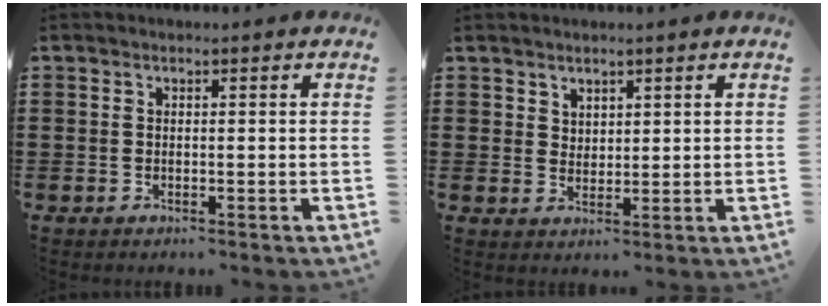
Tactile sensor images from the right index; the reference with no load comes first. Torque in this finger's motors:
{"motor_torque": [-0.12, 0.35, -0.01, -0.01]}